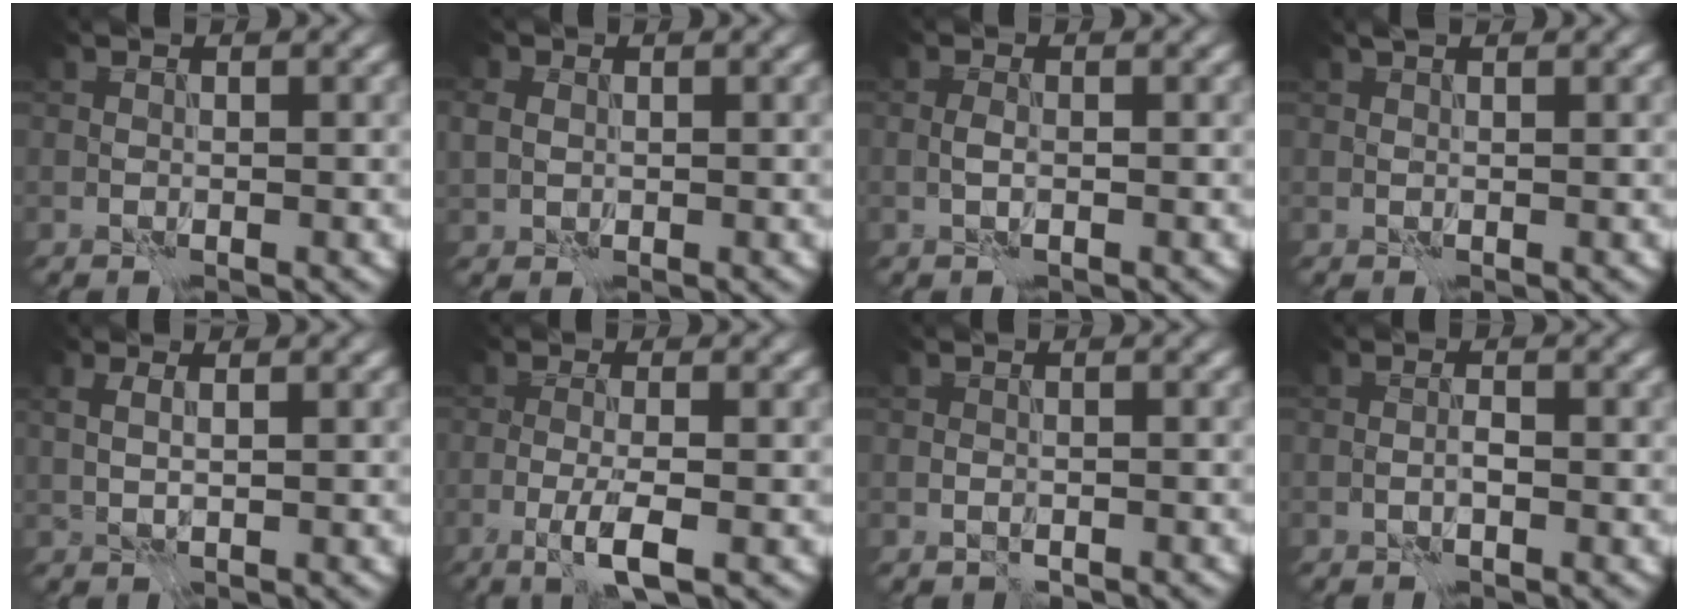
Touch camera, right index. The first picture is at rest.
{"total": 1.8, "force": [0.4, 1.6, 0.7], "torque": [-0.019, 0.002, 0.006]}
{"total": 0.8, "force": [-0.3, 0.2, 0.7], "torque": [-0.015, 0.002, -0.009]}
{"total": 0.8, "force": [0.7, 0.2, 0.4], "torque": [-0.005, 0.004, 0.010]}
{"total": 1.6, "force": [1.2, 0.4, 1.0], "torque": [-0.010, 0.003, 0.011]}
{"total": 2.9, "force": [-1.3, 0.2, 2.6], "torque": [-0.050, 0.003, -0.030]}
{"total": 1.1, "force": [-1.0, 0.4, 0.1], "torque": [0.001, -0.001, -0.016]}
{"total": 0.6, "force": [-0.3, -0.1, 0.5], "torque": [-0.008, 0.004, -0.006]}